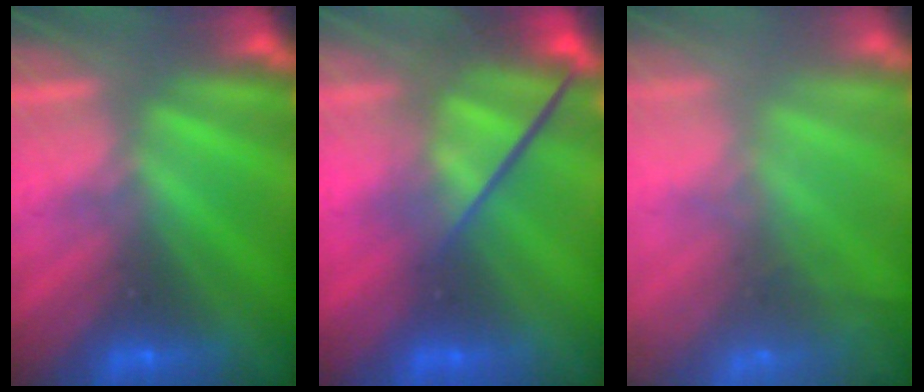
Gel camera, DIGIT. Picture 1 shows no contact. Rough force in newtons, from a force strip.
{"total": 3.7}
{"total": 7.1}